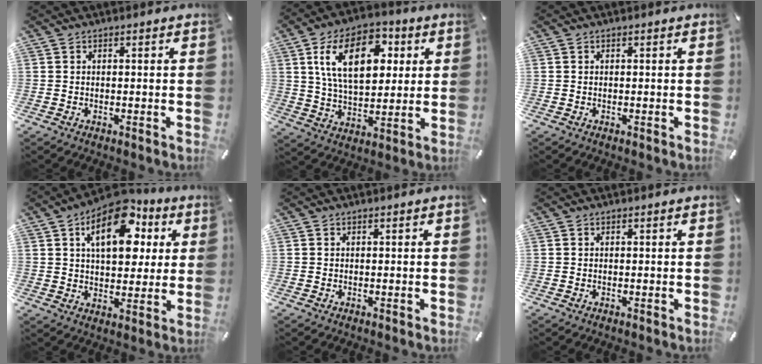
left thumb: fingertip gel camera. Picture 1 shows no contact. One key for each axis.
{"total": 17.4, "fx": 5.7, "fy": 10.5, "fz": 12.6, "tx": -0.218, "ty": 0.006, "tz": 0.095}
{"total": 0.0}
{"total": 16.5, "fx": 6.5, "fy": 9.7, "fz": 11.6, "tx": -0.167, "ty": -0.016, "tz": 0.108}
{"total": 0.0}
{"total": 0.0}